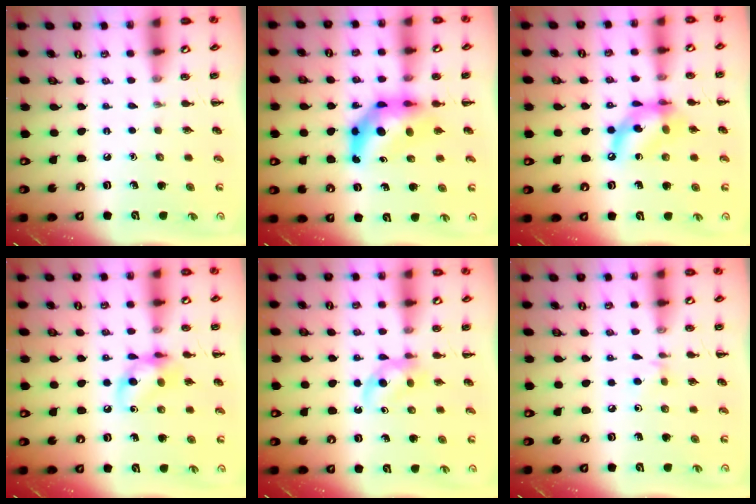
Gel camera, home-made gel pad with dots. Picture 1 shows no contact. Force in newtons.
{"total": 7.6, "press": 7.2, "slide": 2.3}
{"total": 13.2, "press": 12.8, "slide": 3.3}
{"total": 11.3, "press": 11.2, "slide": 1.4}
{"total": 3.9, "press": 3.5, "slide": 1.7}
{"total": 2.8, "press": 2.6, "slide": 1.1}